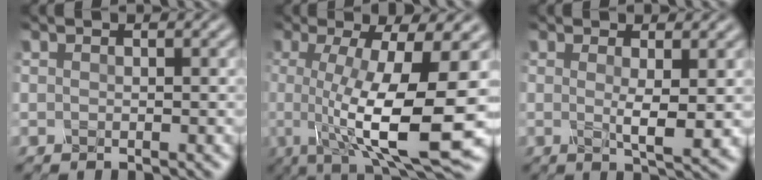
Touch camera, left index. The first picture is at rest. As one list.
[{"total": 11.9, "force": [-1.2, 3.0, 11.4], "torque": [-0.170, -0.016, -0.019]}, {"total": 2.9, "force": [0.2, 0.4, 2.9], "torque": [-0.049, -0.011, 0.006]}]